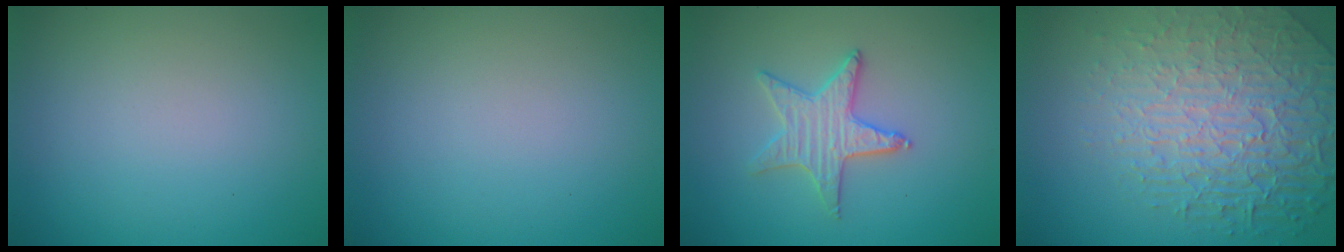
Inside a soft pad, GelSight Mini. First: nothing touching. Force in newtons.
{"total": 0.0}
{"total": 2.4, "press": 2.4, "slide": 0.2}
{"total": 8.4, "press": 5.9, "slide": 6.0}